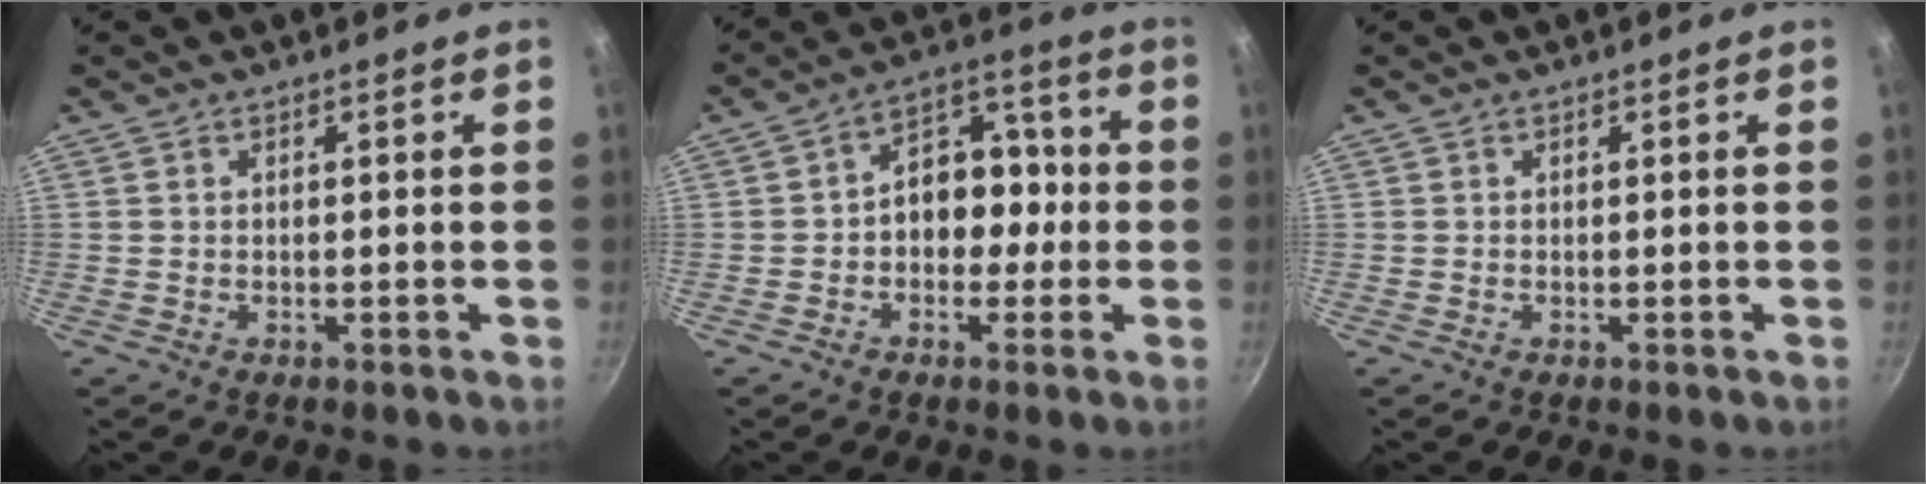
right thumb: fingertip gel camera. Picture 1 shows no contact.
{"total": 10.9, "force": [-0.7, 7.7, 7.6], "torque": [-0.072, 0.041, -0.024]}
{"total": 0.0}